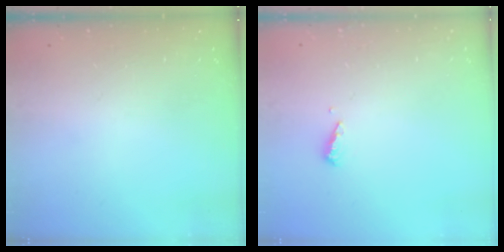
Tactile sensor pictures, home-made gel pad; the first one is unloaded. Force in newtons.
{"total": 3.2, "press": 3.1, "slide": 0.3}